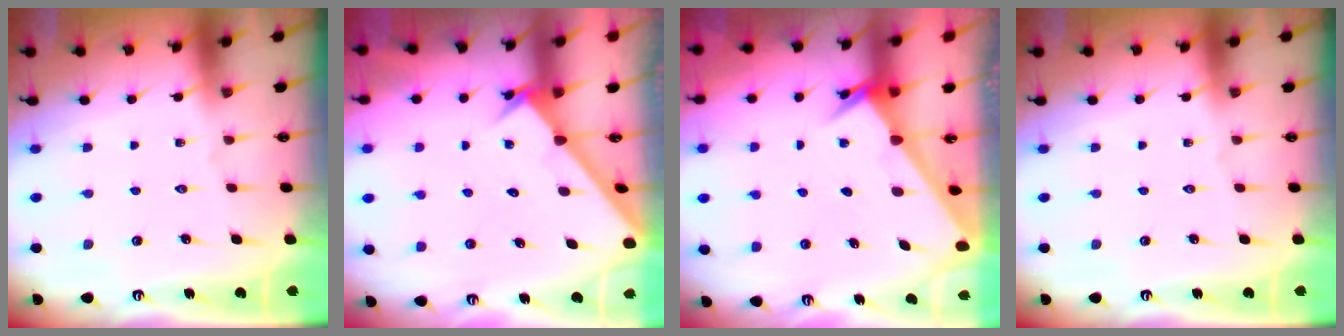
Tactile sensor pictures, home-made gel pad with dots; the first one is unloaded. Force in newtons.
{"total": 1.8, "press": 1.8, "slide": 0.2}
{"total": 2.1, "press": 2.1, "slide": 0.3}
{"total": 0.0}